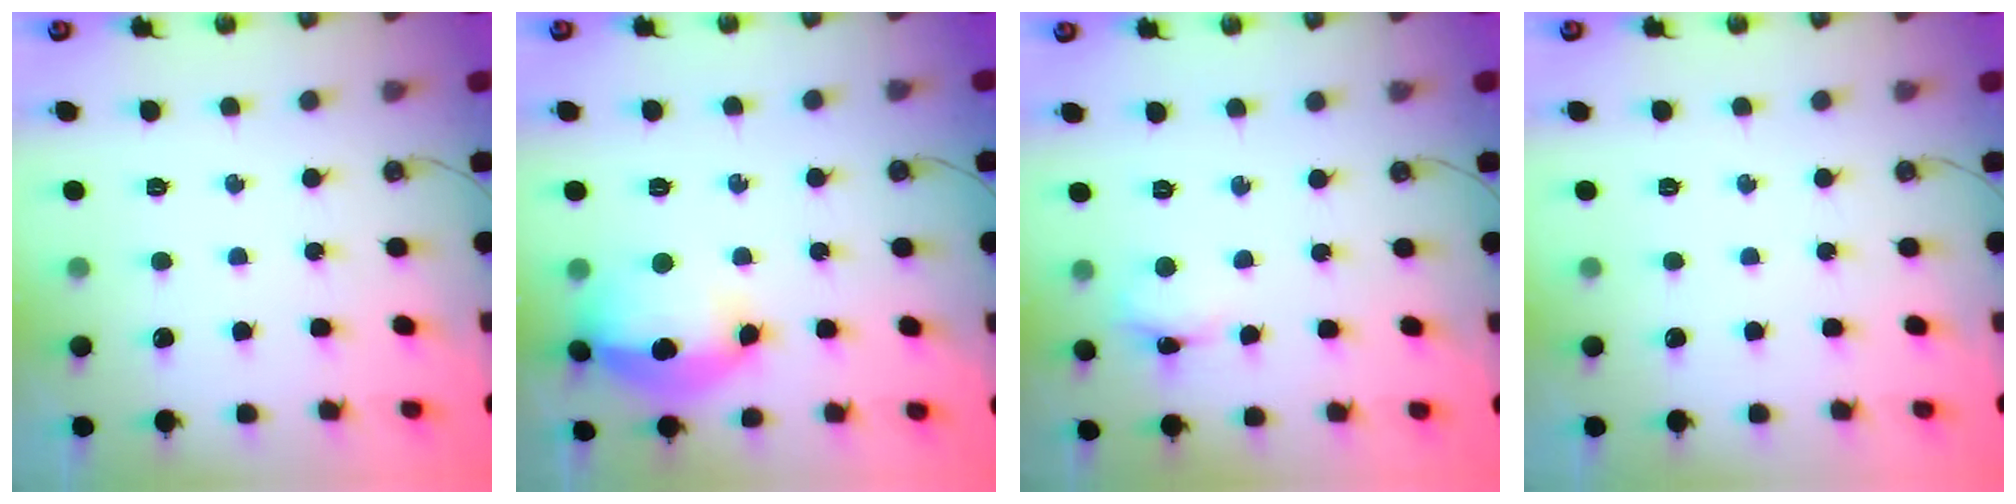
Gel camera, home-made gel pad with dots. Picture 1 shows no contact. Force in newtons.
{"total": 23.0, "press": 19.6, "slide": 12.0}
{"total": 3.5, "press": 3.4, "slide": 0.3}
{"total": 0.0}